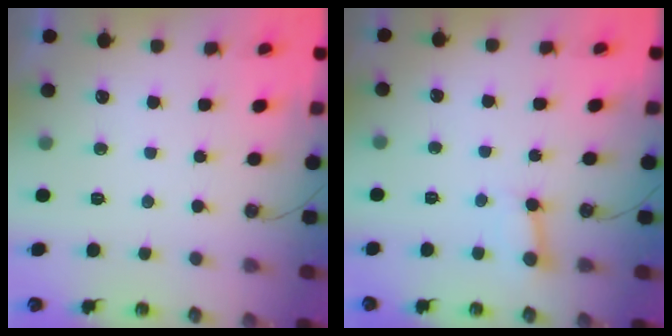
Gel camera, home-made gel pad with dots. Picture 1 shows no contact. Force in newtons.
{"total": 3.4, "press": 3.4, "slide": 0.5}